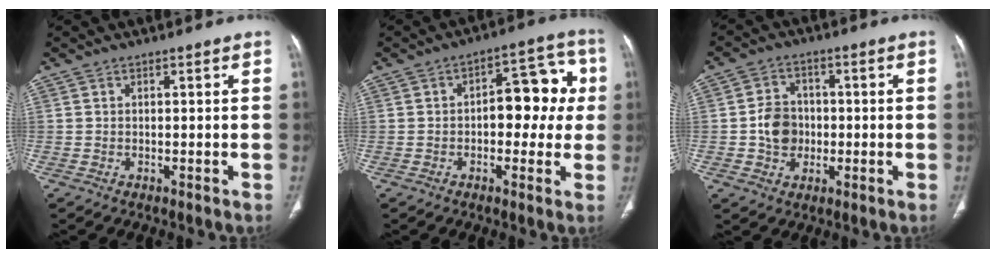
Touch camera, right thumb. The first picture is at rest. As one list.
[{"total": 11.8, "force": [0.5, 6.8, 9.6], "torque": [-0.070, 0.040, 0.000]}, {"total": 7.1, "force": [-0.8, 6.1, 3.6], "torque": [-0.040, 0.013, -0.018]}]